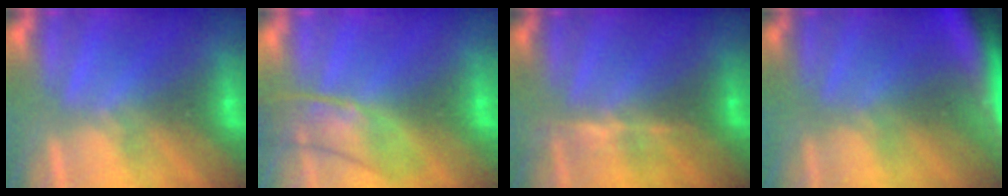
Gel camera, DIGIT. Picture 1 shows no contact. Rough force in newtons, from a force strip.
{"total": 2.9}
{"total": 2.8}
{"total": 6.6}